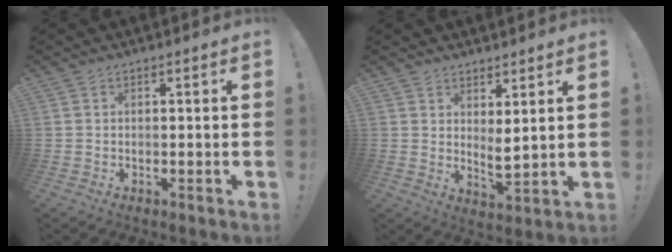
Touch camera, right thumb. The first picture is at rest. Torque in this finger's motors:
{"motor_torque": [0.79, 0.41, 0.26, 0.53, -0.05]}